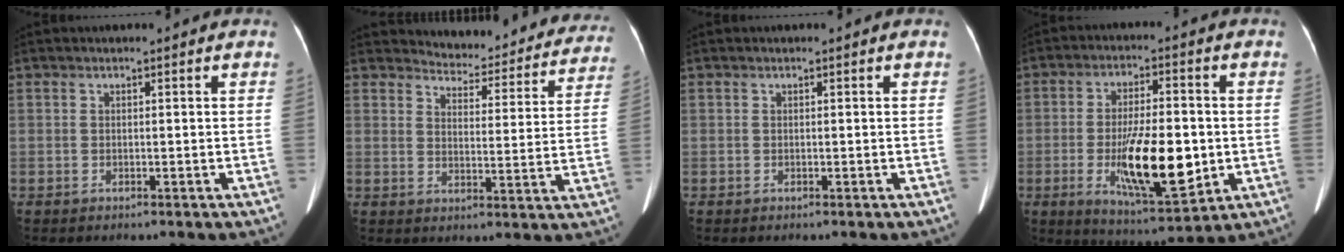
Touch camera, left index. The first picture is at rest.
{"total": 16.8, "force": [16.0, 3.9, 3.0], "torque": [-0.010, -0.049, 0.171]}
{"total": 0.0}
{"total": 13.8, "force": [-2.6, 3.8, 13.0], "torque": [-0.229, -0.019, -0.035]}